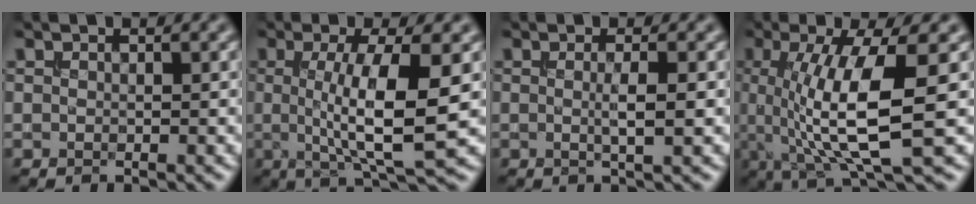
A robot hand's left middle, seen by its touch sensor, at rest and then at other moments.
{"total": 7.7, "force": [0.1, 1.7, 7.5], "torque": [-0.118, -0.010, 0.002]}
{"total": 2.2, "force": [0.0, 0.4, 2.1], "torque": [-0.035, -0.001, -0.003]}
{"total": 9.0, "force": [0.3, 2.4, 8.6], "torque": [-0.143, -0.008, 0.010]}